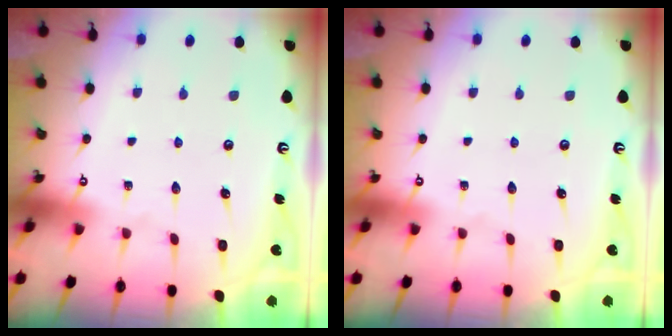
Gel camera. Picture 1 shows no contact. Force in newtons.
{"total": 0.0}